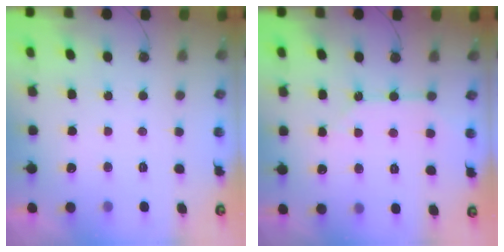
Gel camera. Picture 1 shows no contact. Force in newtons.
{"total": 5.3, "press": 5.3, "slide": 0.6}